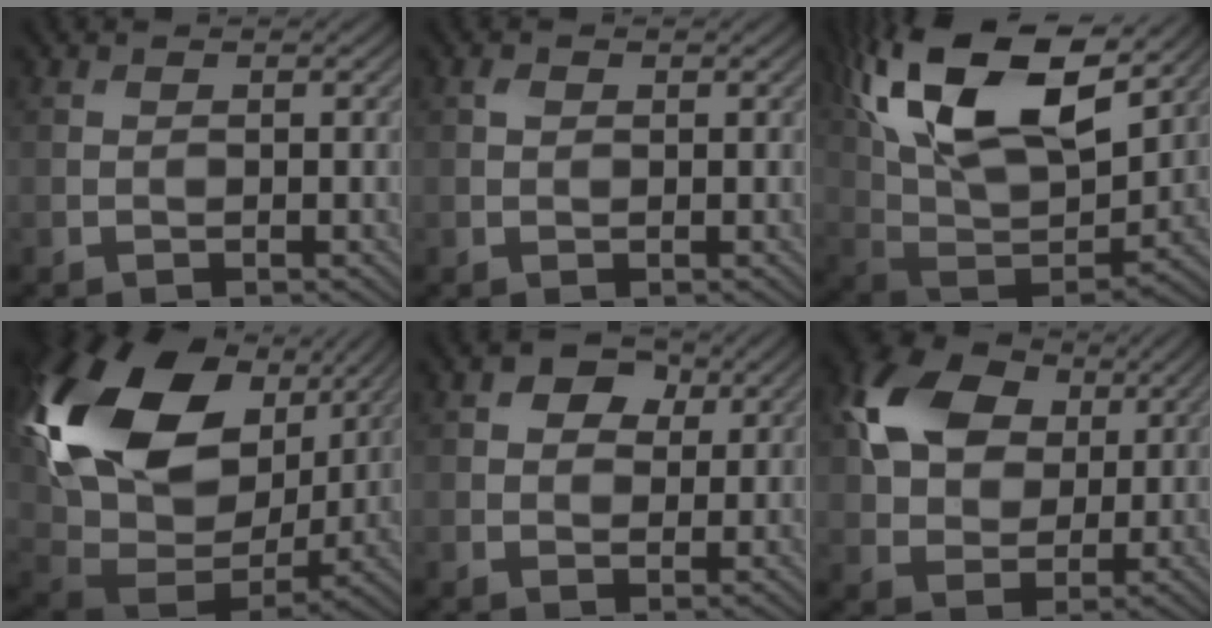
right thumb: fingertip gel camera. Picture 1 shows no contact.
{"total": 0.7, "force": [0.3, 0.5, 0.3], "torque": [-0.007, -0.002, 0.005]}
{"total": 20.5, "force": [10.4, 10.0, 14.6], "torque": [-0.314, 0.053, 0.160]}
{"total": 20.9, "force": [7.5, 14.2, 13.4], "torque": [-0.324, 0.013, 0.156]}
{"total": 4.2, "force": [1.8, 2.9, 2.4], "torque": [-0.038, 0.002, 0.024]}
{"total": 11.2, "force": [3.7, 8.1, 6.8], "torque": [-0.158, 0.017, 0.058]}